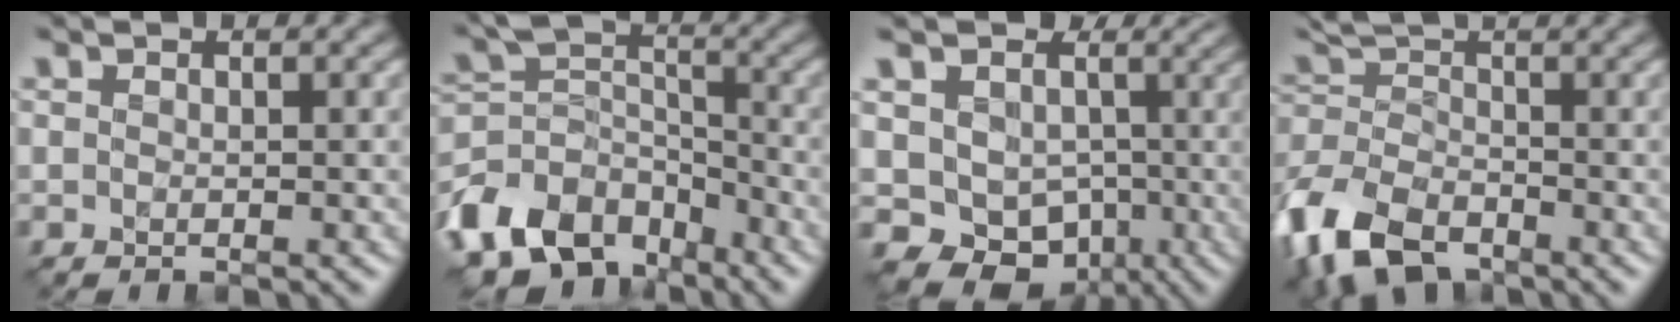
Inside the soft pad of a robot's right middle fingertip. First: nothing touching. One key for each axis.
{"total": 10.5, "fx": -6.6, "fy": 6.6, "fz": 4.7, "tx": -0.089, "ty": 0.004, "tz": -0.134}
{"total": 9.4, "fx": -0.9, "fy": 8.4, "fz": 4.3, "tx": -0.066, "ty": -0.010, "tz": -0.027}
{"total": 10.5, "fx": -5.9, "fy": 5.9, "fz": 6.3, "tx": -0.143, "ty": -0.025, "tz": -0.126}